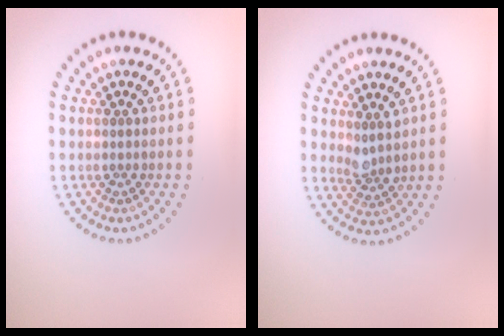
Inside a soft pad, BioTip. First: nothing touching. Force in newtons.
{"total": 2.0, "press": 1.6, "slide": 1.2}